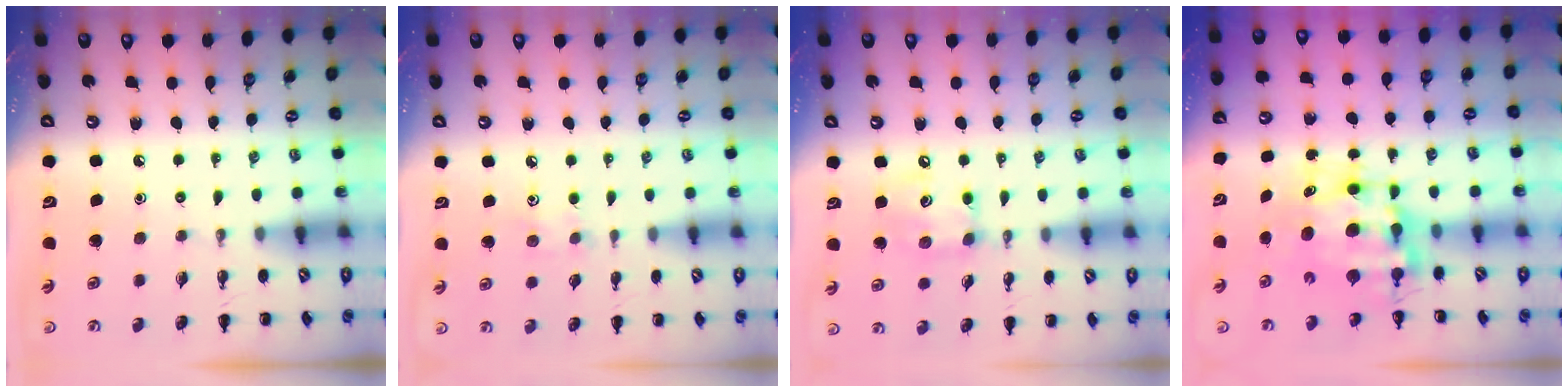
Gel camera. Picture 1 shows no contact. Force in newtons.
{"total": 5.1, "press": 4.9, "slide": 1.3}
{"total": 7.8, "press": 7.8, "slide": 0.6}
{"total": 9.0, "press": 8.6, "slide": 2.6}